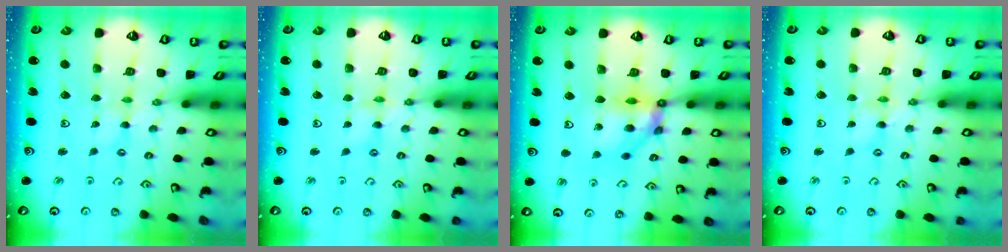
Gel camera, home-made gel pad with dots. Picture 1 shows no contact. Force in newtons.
{"total": 1.0, "press": 1.0, "slide": 0.2}
{"total": 9.4, "press": 9.4, "slide": 1.1}
{"total": 1.6, "press": 1.6, "slide": 0.2}